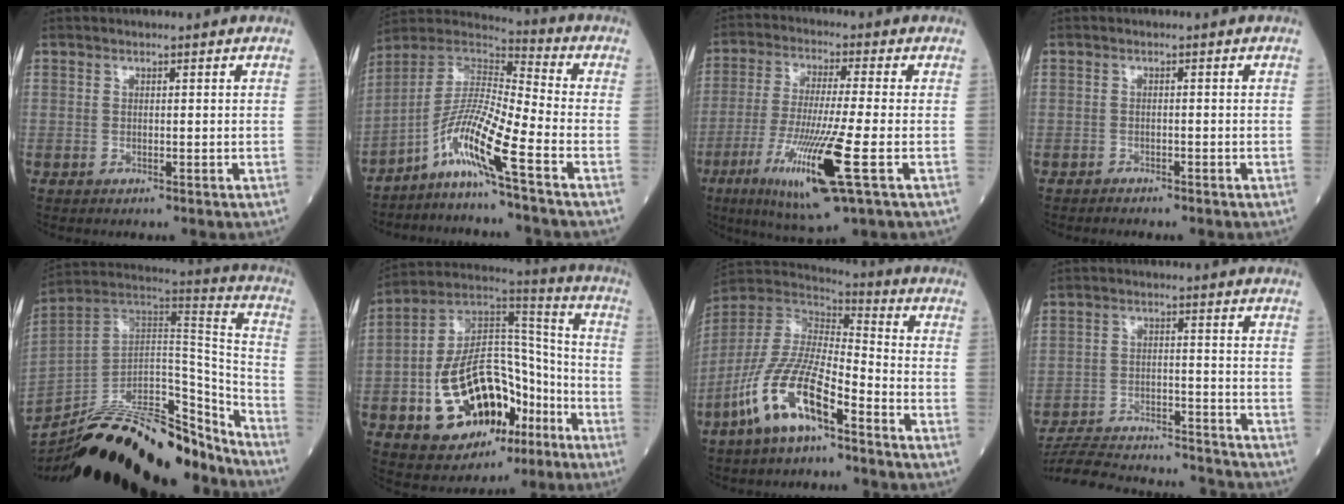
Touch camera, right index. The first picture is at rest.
{"total": 10.8, "force": [-6.1, -0.9, 8.9], "torque": [-0.172, 0.002, -0.124]}
{"total": 14.2, "force": [-5.4, 0.3, 13.2], "torque": [-0.267, -0.034, -0.097]}
{"total": 1.2, "force": [-1.1, 0.3, 0.3], "torque": [-0.007, -0.001, -0.016]}
{"total": 32.3, "force": [-26.5, 8.1, 16.6], "torque": [-0.295, -0.016, -0.411]}
{"total": 21.4, "force": [-7.6, 11.3, 16.6], "torque": [-0.301, 0.027, -0.110]}
{"total": 14.1, "force": [-7.7, 3.7, 11.2], "torque": [-0.235, -0.009, -0.150]}
{"total": 20.0, "force": [-19.1, 2.3, 5.4], "torque": [-0.120, -0.011, -0.280]}